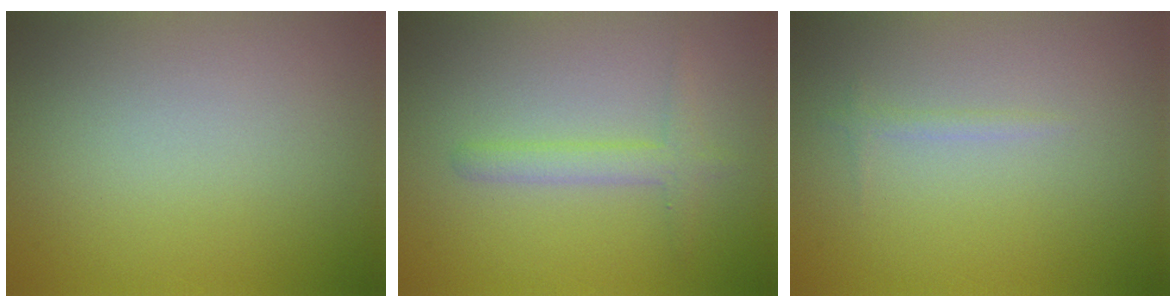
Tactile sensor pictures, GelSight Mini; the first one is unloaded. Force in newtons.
{"total": 2.0, "press": 2.0, "slide": 0.1}
{"total": 0.7, "press": 0.7, "slide": 0.1}